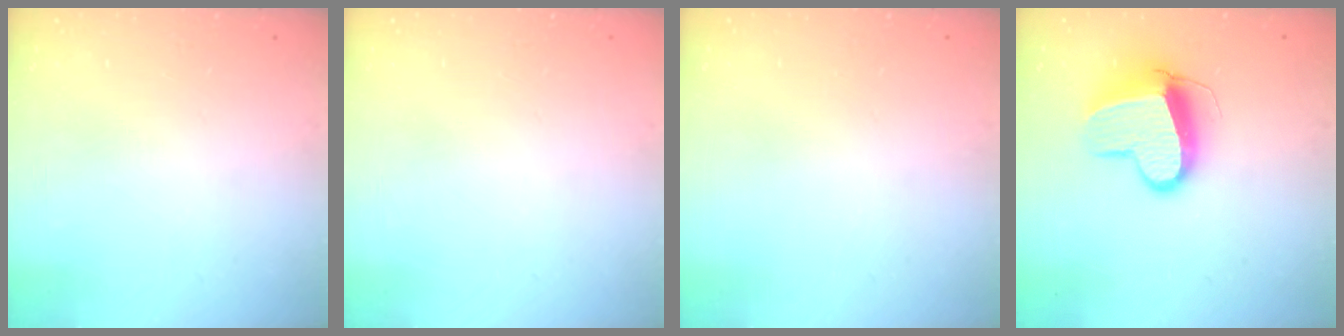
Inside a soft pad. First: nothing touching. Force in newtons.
{"total": 0.0}
{"total": 0.6, "press": 0.6, "slide": 0.2}
{"total": 12.0, "press": 11.9, "slide": 1.2}